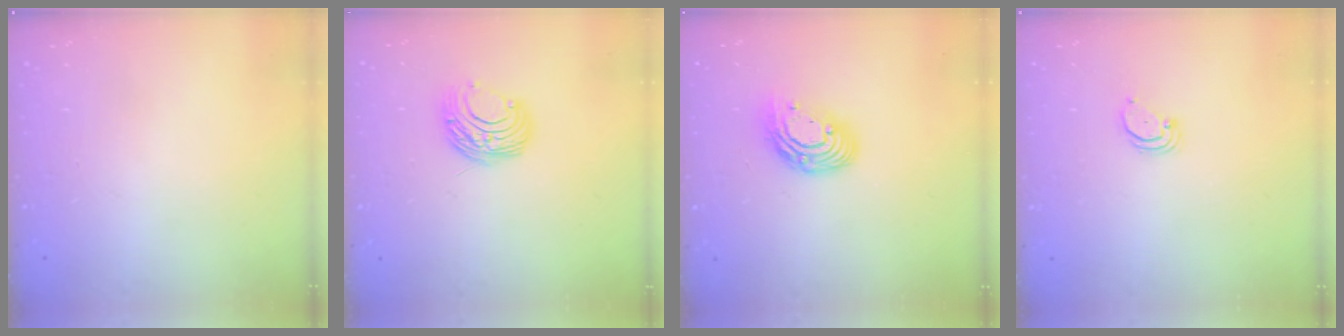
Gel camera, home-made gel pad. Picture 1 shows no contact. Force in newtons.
{"total": 8.7, "press": 8.7, "slide": 0.6}
{"total": 11.6, "press": 11.5, "slide": 1.2}
{"total": 2.0, "press": 2.0, "slide": 0.2}